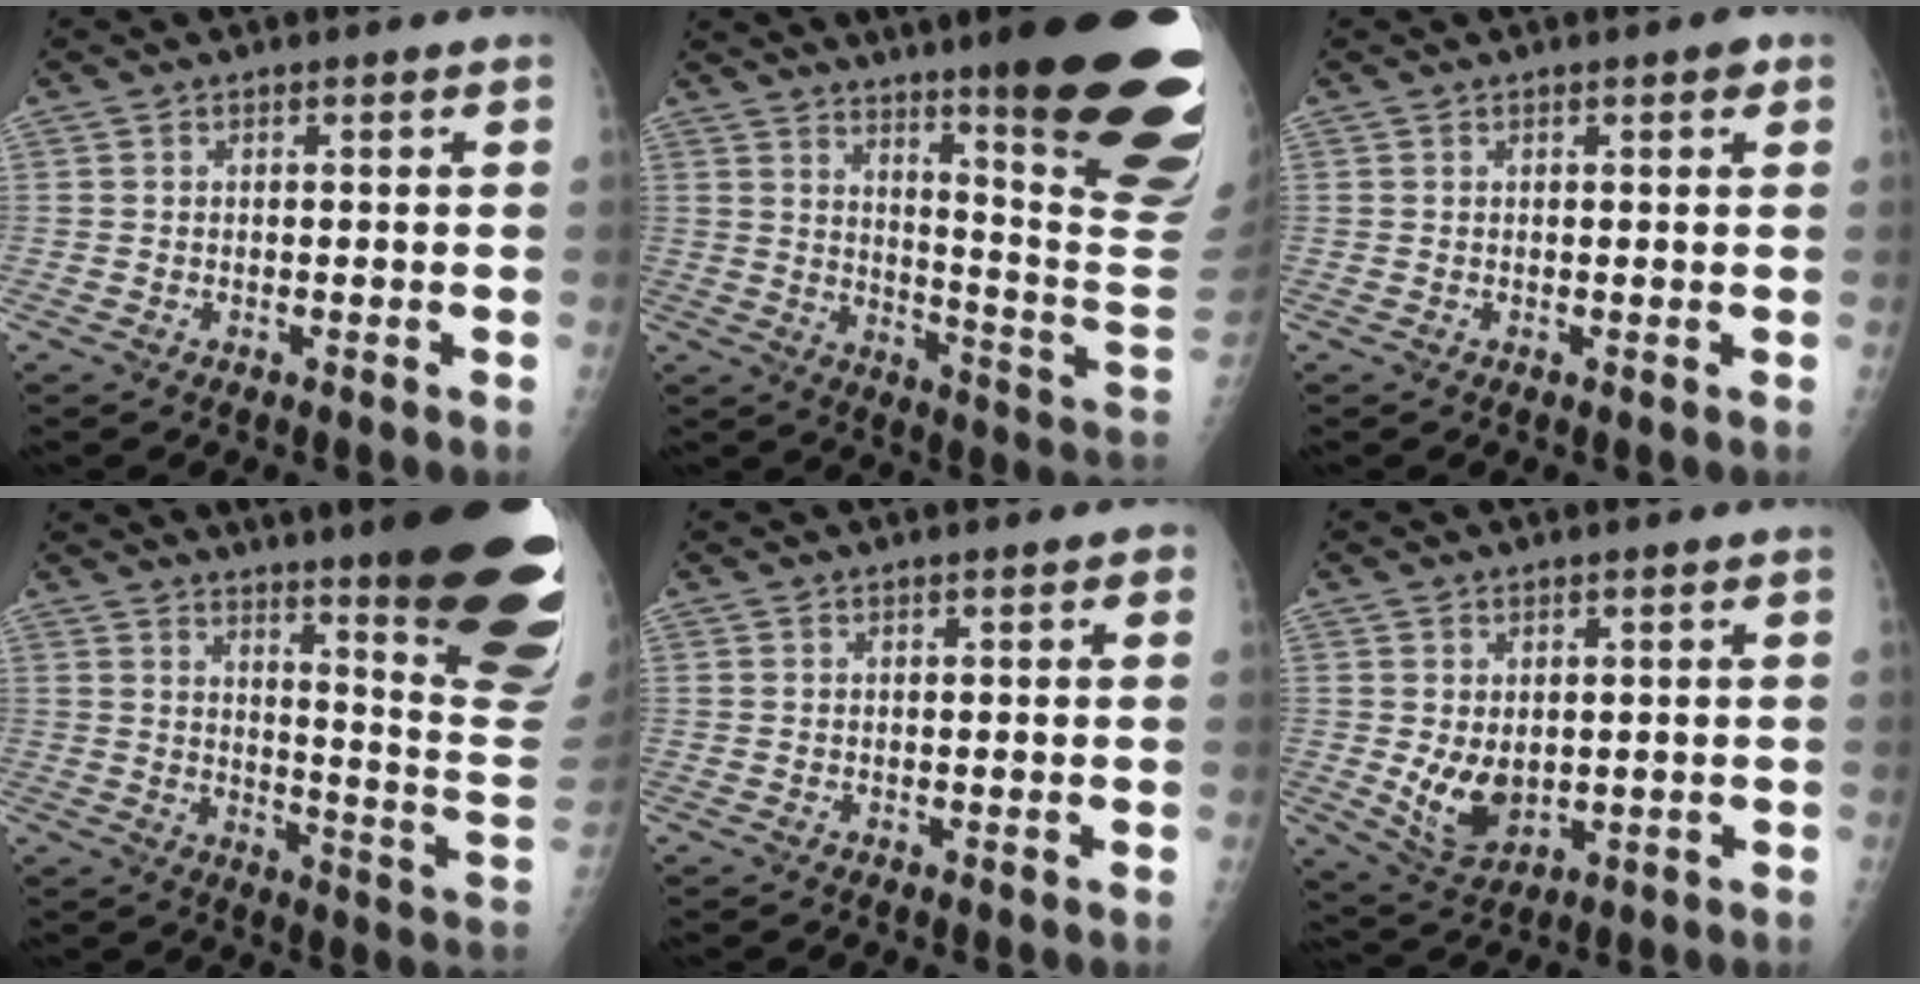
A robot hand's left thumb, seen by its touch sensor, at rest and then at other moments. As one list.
[{"total": 29.6, "force": [16.5, 4.0, 24.2], "torque": [-0.230, -0.080, 0.235]}, {"total": 1.6, "force": [0.9, 0.5, 1.3], "torque": [-0.016, 0.000, 0.009]}, {"total": 28.3, "force": [17.7, 3.7, 21.8], "torque": [-0.203, -0.101, 0.235]}, {"total": 1.5, "force": [0.7, 0.5, 1.3], "torque": [-0.015, 0.002, 0.008]}, {"total": 7.5, "force": [0.0, 5.1, 5.5], "torque": [-0.083, -0.018, 0.020]}]